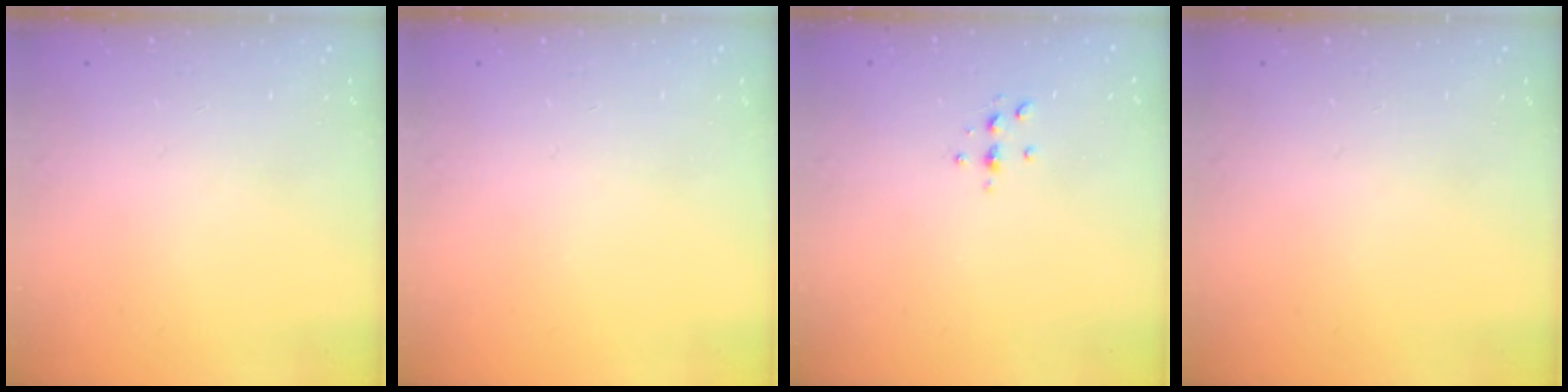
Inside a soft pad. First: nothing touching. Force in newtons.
{"total": 0.0}
{"total": 3.3, "press": 3.2, "slide": 0.4}
{"total": 0.0}